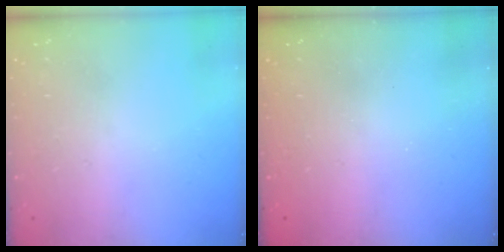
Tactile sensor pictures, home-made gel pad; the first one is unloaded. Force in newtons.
{"total": 2.6, "press": 2.5, "slide": 0.9}